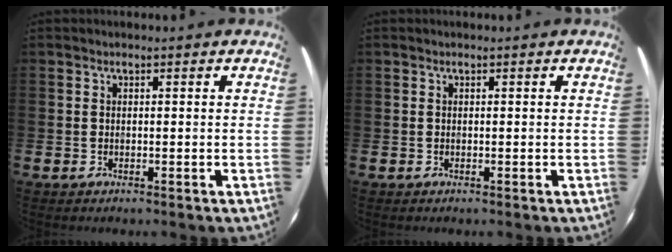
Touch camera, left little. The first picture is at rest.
{"total": 0.0}